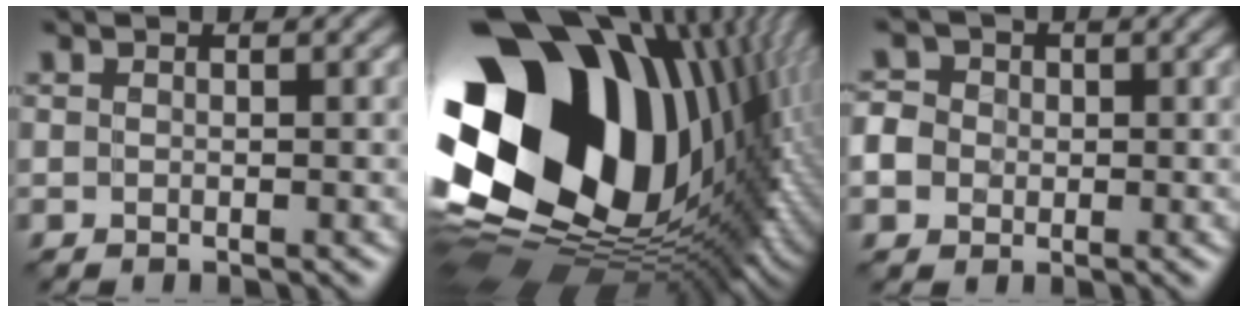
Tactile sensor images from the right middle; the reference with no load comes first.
{"total": 22.1, "force": [2.3, 15.1, 15.9], "torque": [-0.291, -0.069, 0.057]}
{"total": 5.5, "force": [-0.7, 5.1, 1.9], "torque": [-0.040, 0.023, -0.034]}